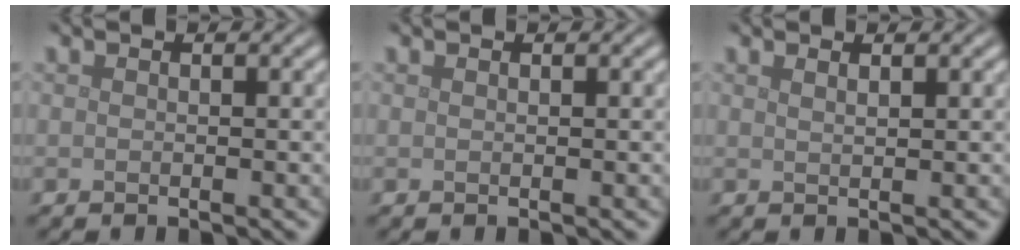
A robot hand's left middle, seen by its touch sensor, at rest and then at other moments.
{"total": 0.0}
{"total": 1.0, "force": [0.7, 0.3, 0.6], "torque": [-0.003, 0.000, 0.006]}